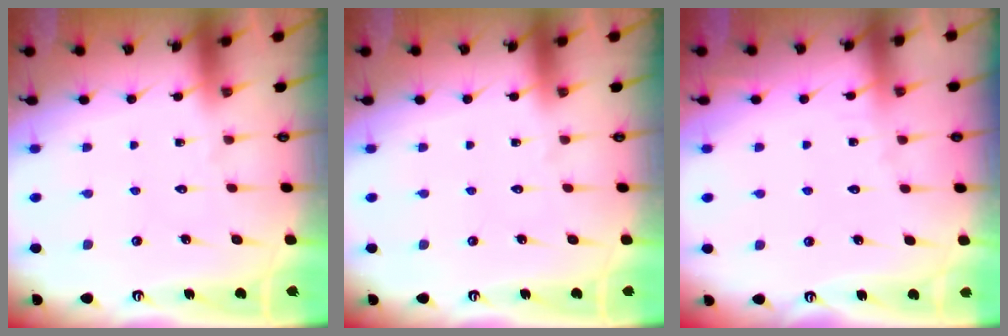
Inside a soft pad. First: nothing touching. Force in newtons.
{"total": 0.0}
{"total": 3.6, "press": 3.5, "slide": 0.4}